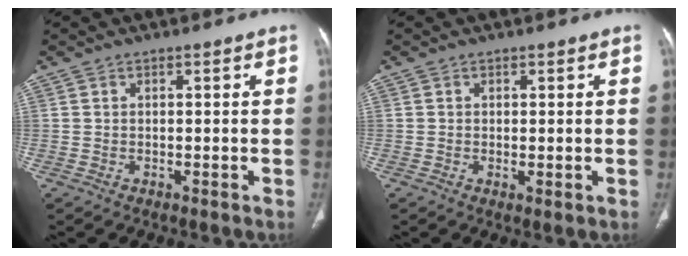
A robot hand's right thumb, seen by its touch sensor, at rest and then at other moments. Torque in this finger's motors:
{"motor_torque": [-0.56, 0.04, -0.41, 0.22, -0.14]}